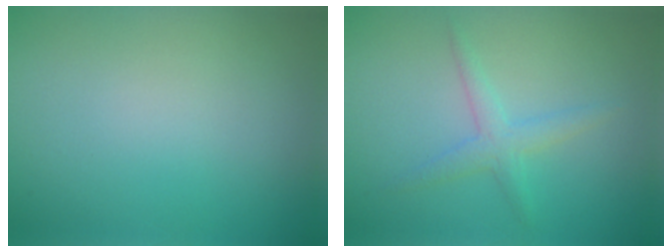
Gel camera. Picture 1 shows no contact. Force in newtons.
{"total": 2.1, "press": 2.1, "slide": 0.1}